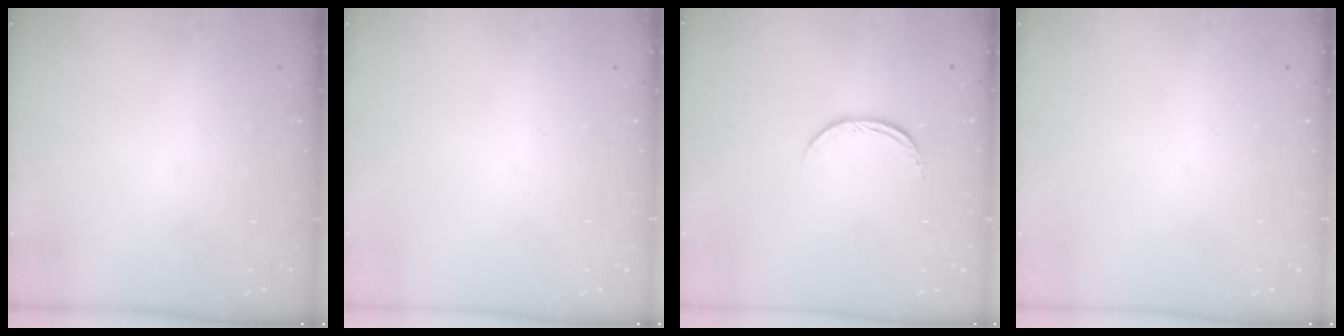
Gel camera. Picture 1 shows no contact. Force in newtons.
{"total": 0.0}
{"total": 6.5, "press": 6.5, "slide": 0.7}
{"total": 0.0}